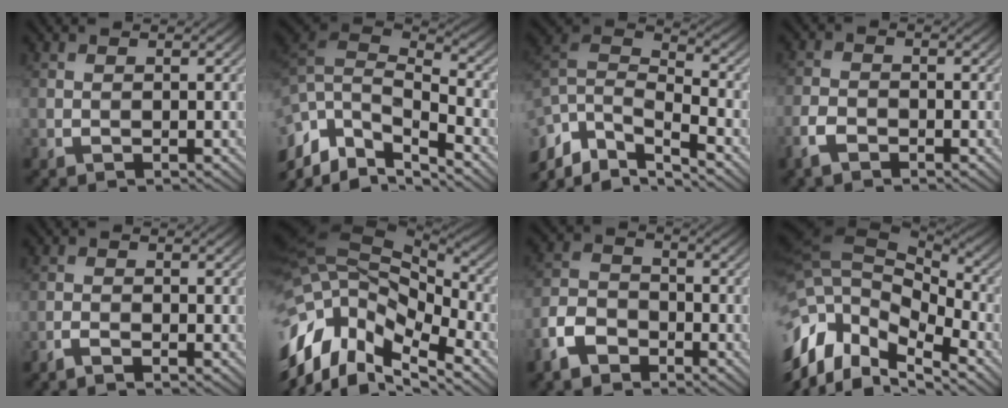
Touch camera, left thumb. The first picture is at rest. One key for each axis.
{"total": 11.2, "fx": -5.3, "fy": 5.0, "fz": 8.5, "tx": -0.220, "ty": -0.001, "tz": -0.093}
{"total": 9.3, "fx": -5.6, "fy": 3.6, "fz": 6.4, "tx": -0.143, "ty": -0.007, "tz": -0.117}
{"total": 3.0, "fx": -1.9, "fy": 1.6, "fz": 1.6, "tx": -0.037, "ty": -0.003, "tz": -0.047}
{"total": 1.2, "fx": -1.0, "fy": 0.1, "fz": 0.6, "tx": -0.013, "ty": 0.004, "tz": -0.024}
{"total": 15.7, "fx": -7.6, "fy": 9.0, "fz": 10.4, "tx": -0.269, "ty": -0.026, "tz": -0.112}
{"total": 5.4, "fx": -3.6, "fy": 3.4, "fz": 2.2, "tx": -0.054, "ty": 0.001, "tz": -0.086}
{"total": 14.1, "fx": -7.3, "fy": 8.2, "fz": 8.7, "tx": -0.230, "ty": -0.023, "tz": -0.109}